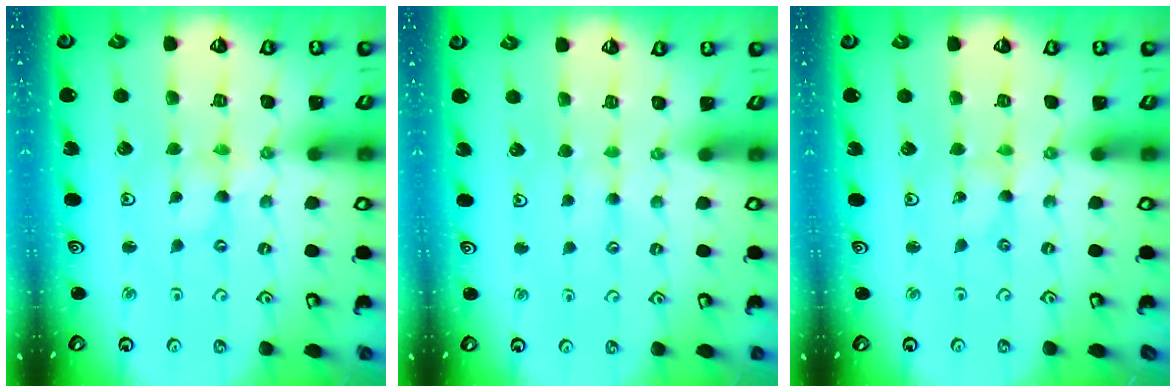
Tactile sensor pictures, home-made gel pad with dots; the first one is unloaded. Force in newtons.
{"total": 2.0, "press": 2.0, "slide": 0.3}
{"total": 0.0}